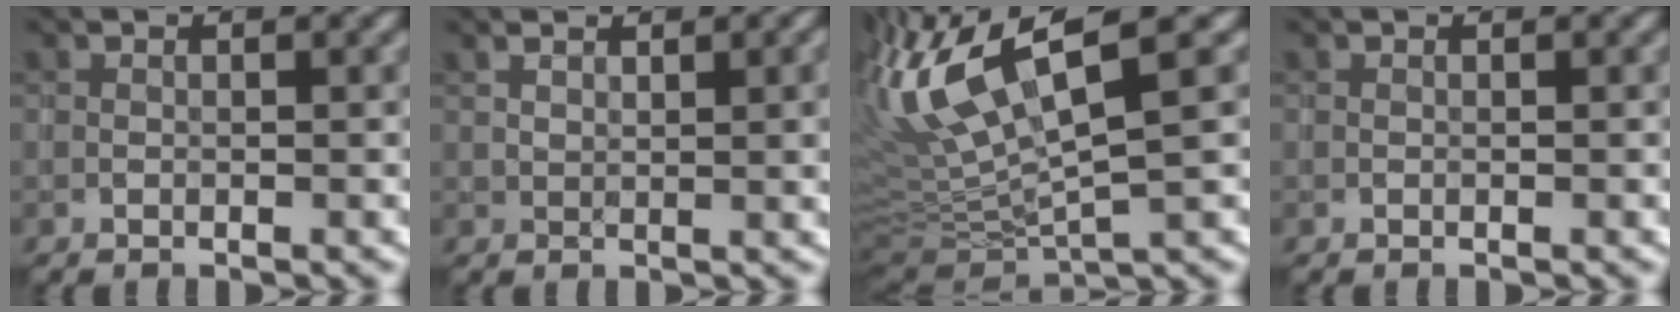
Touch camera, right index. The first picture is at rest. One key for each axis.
{"total": 3.3, "fx": 1.6, "fy": 0.9, "fz": 2.7, "tx": -0.046, "ty": 0.003, "tz": 0.033}
{"total": 10.8, "fx": 3.8, "fy": 3.0, "fz": 9.6, "tx": -0.208, "ty": 0.007, "tz": 0.073}
{"total": 0.0}